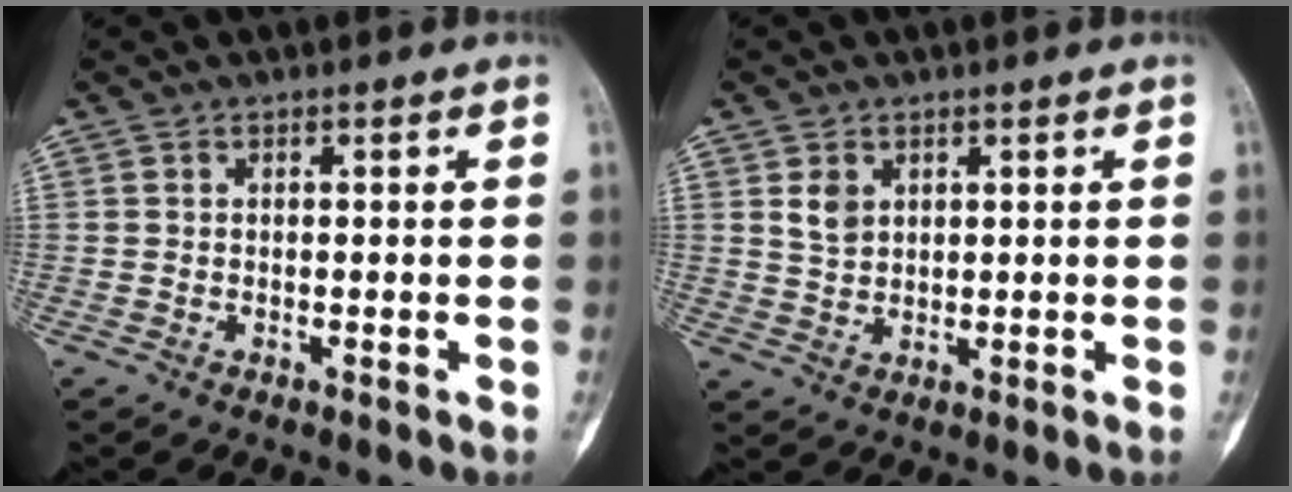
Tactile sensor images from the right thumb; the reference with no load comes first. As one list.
[{"total": 3.5, "force": [1.4, 2.7, 1.8], "torque": [-0.018, -0.010, 0.030]}]